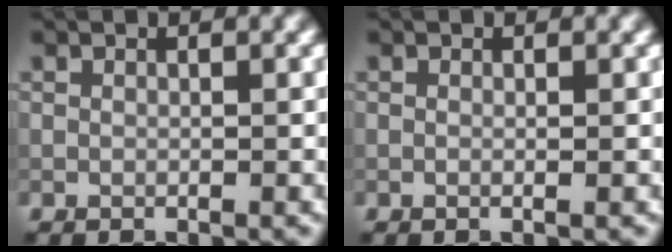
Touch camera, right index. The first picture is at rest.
{"total": 0.5, "force": [0.0, 0.2, 0.5], "torque": [-0.009, -0.004, -0.004]}